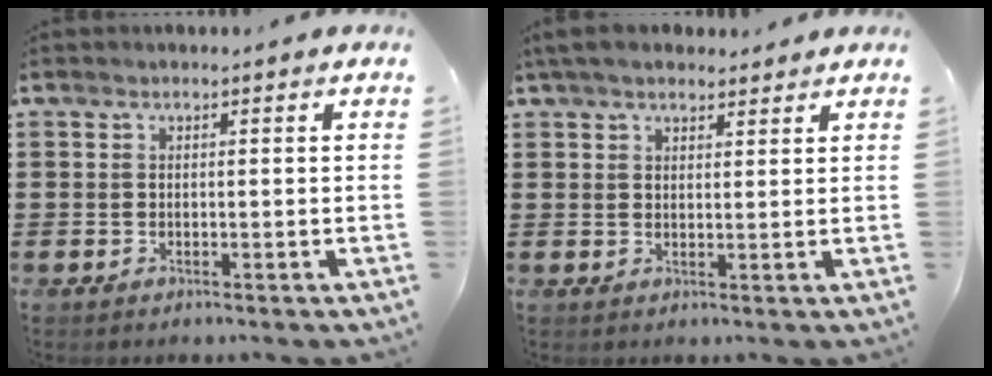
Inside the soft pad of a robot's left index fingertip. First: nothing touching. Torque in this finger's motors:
{"motor_torque": [2.14, 0.00, 0.57, 0.21]}